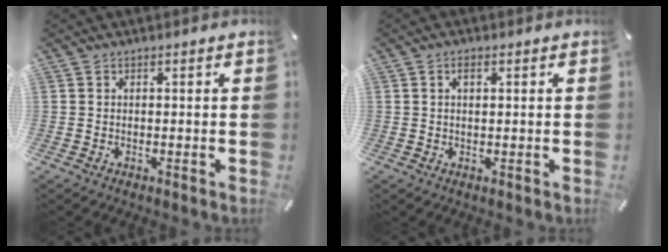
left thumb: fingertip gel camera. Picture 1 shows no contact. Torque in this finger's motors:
{"motor_torque": [-0.22, -0.01, 0.01, 0.04, 0.03]}